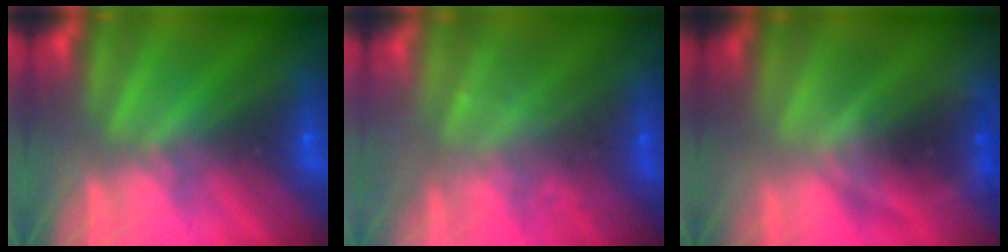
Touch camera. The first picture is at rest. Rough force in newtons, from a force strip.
{"total": 2.2}
{"total": 2.1}